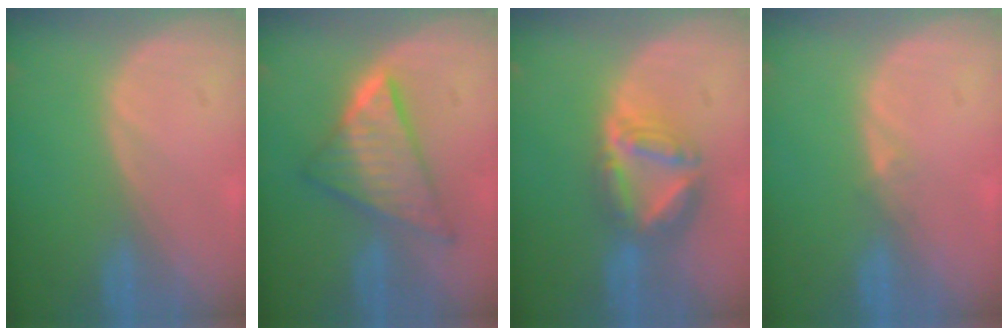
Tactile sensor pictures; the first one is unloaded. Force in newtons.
{"total": 8.6, "press": 8.6, "slide": 0.5}
{"total": 7.8, "press": 6.8, "slide": 3.8}
{"total": 0.9, "press": 0.7, "slide": 0.6}